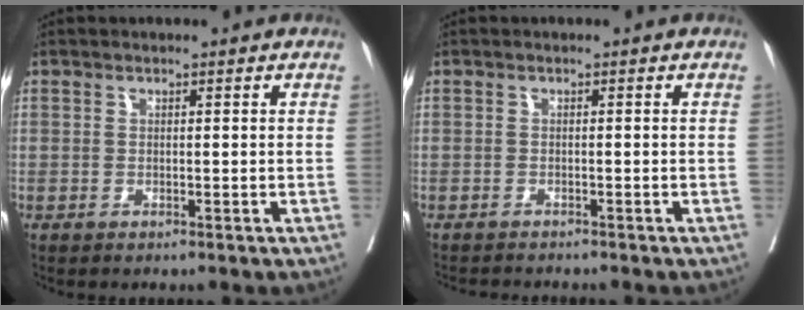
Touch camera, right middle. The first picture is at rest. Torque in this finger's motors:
{"motor_torque": [0.23, -0.35, 0.03, 0.01]}